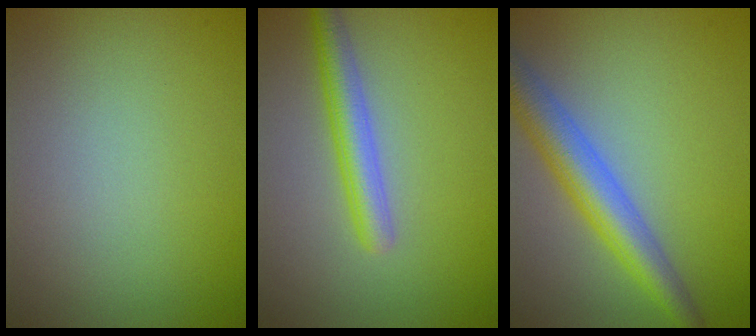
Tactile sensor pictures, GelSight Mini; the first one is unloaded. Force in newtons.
{"total": 3.0, "press": 3.0, "slide": 0.1}
{"total": 5.3, "press": 5.3, "slide": 0.2}